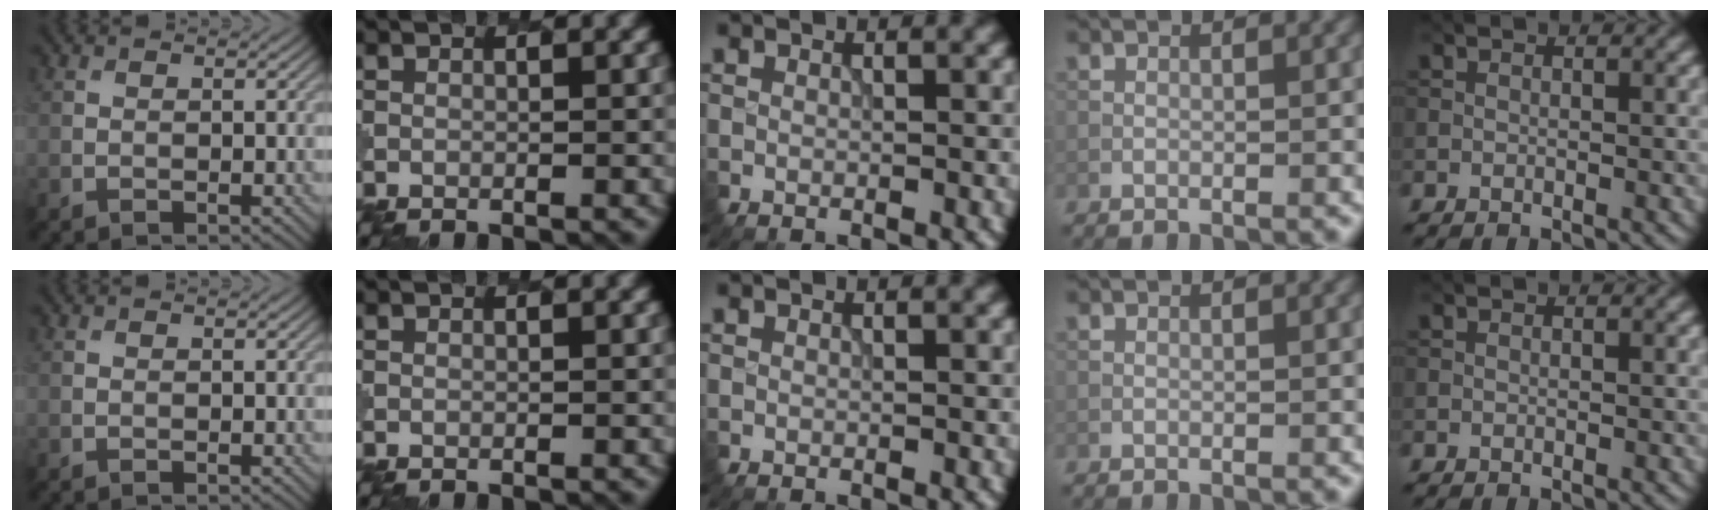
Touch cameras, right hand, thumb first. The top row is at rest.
{}